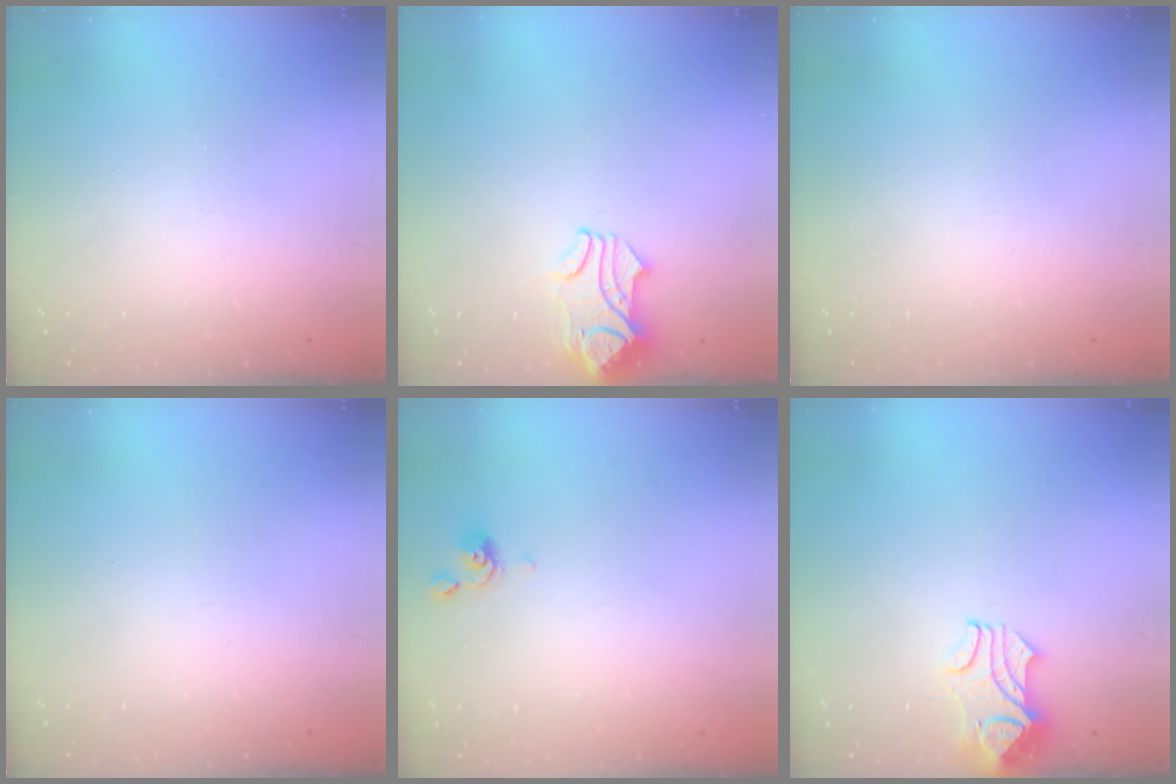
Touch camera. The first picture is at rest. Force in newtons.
{"total": 4.9, "press": 4.8, "slide": 1.0}
{"total": 0.0}
{"total": 0.0}
{"total": 0.9, "press": 0.8, "slide": 0.3}
{"total": 2.1, "press": 2.0, "slide": 0.8}